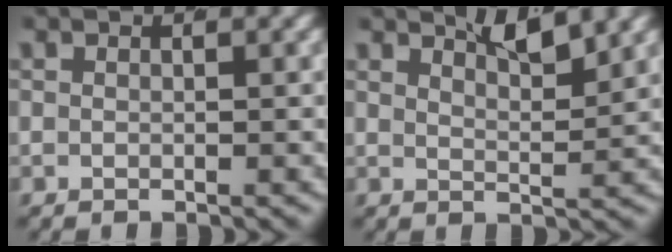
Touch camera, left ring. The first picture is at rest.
{"total": 3.6, "force": [3.1, -0.2, 1.7], "torque": [-0.027, -0.010, 0.058]}